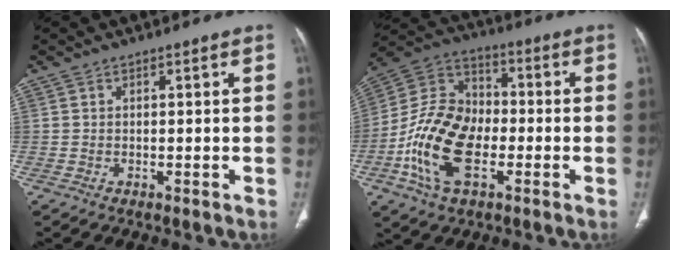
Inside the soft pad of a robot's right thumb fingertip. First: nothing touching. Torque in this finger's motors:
{"motor_torque": [2.39, 2.03, 0.61, 0.49, 0.44]}